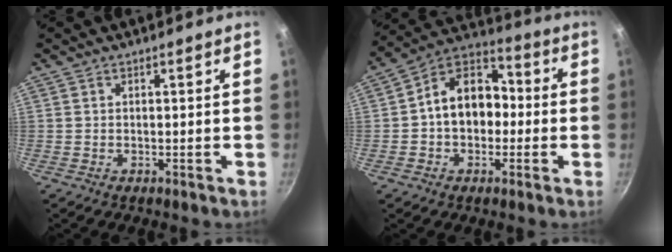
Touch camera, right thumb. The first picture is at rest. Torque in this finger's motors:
{"motor_torque": [-0.38, 0.75, 0.20, -0.09, 0.09]}